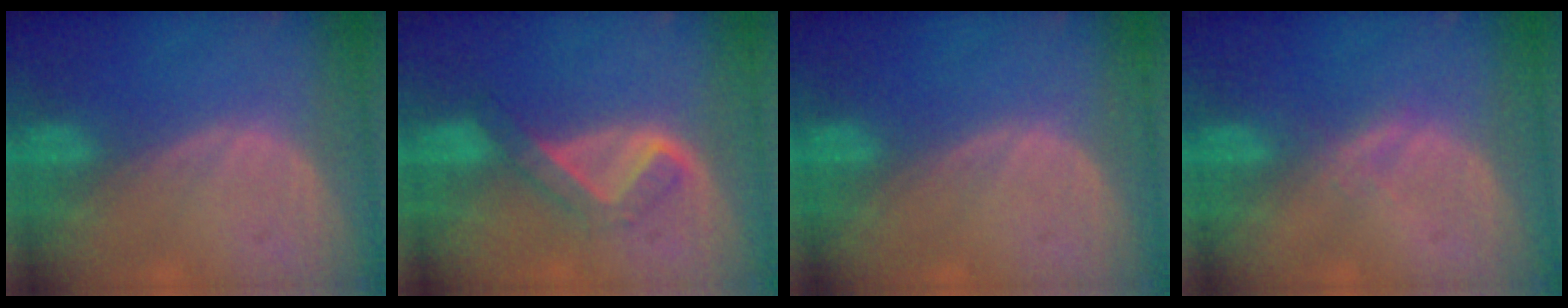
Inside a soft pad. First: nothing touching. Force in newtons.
{"total": 5.4, "press": 4.7, "slide": 2.6}
{"total": 0.0}
{"total": 1.3, "press": 1.3, "slide": 0.1}